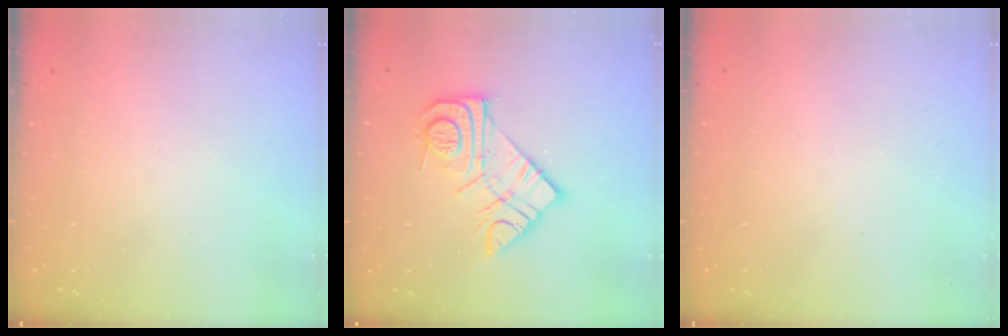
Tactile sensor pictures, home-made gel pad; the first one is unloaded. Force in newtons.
{"total": 13.4, "press": 13.4, "slide": 1.1}
{"total": 1.6, "press": 1.6, "slide": 0.1}